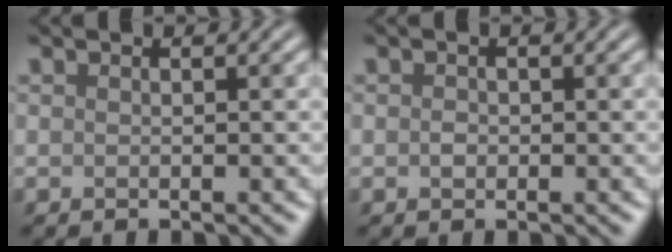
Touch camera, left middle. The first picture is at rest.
{"total": 0.7, "force": [-0.1, 0.6, 0.4], "torque": [-0.007, -0.001, -0.004]}